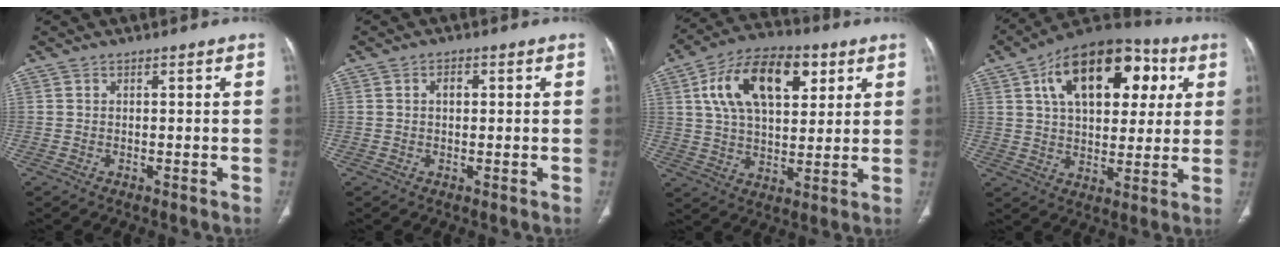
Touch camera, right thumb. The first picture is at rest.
{"total": 1.9, "force": [0.4, 1.3, 1.4], "torque": [-0.021, 0.006, 0.006]}
{"total": 18.5, "force": [6.6, 10.3, 13.9], "torque": [-0.210, -0.001, 0.110]}
{"total": 22.5, "force": [7.6, 12.9, 16.8], "torque": [-0.223, 0.009, 0.113]}